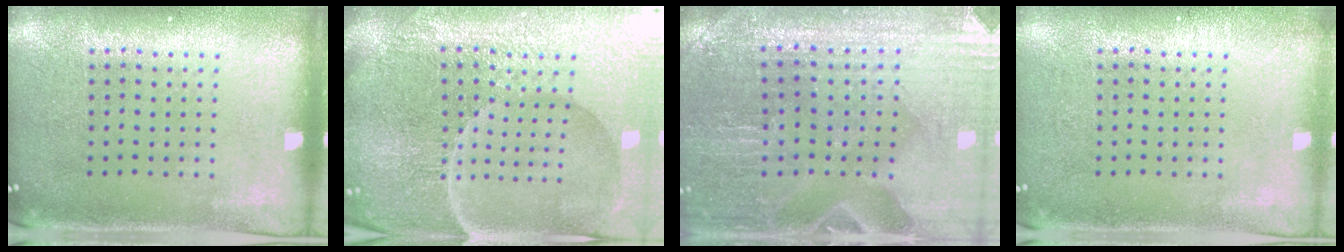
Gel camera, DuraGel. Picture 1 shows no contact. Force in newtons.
{"total": 5.6, "press": 5.3, "slide": 1.9}
{"total": 1.5, "press": 1.4, "slide": 0.2}
{"total": 0.5, "press": 0.5, "slide": 0.1}